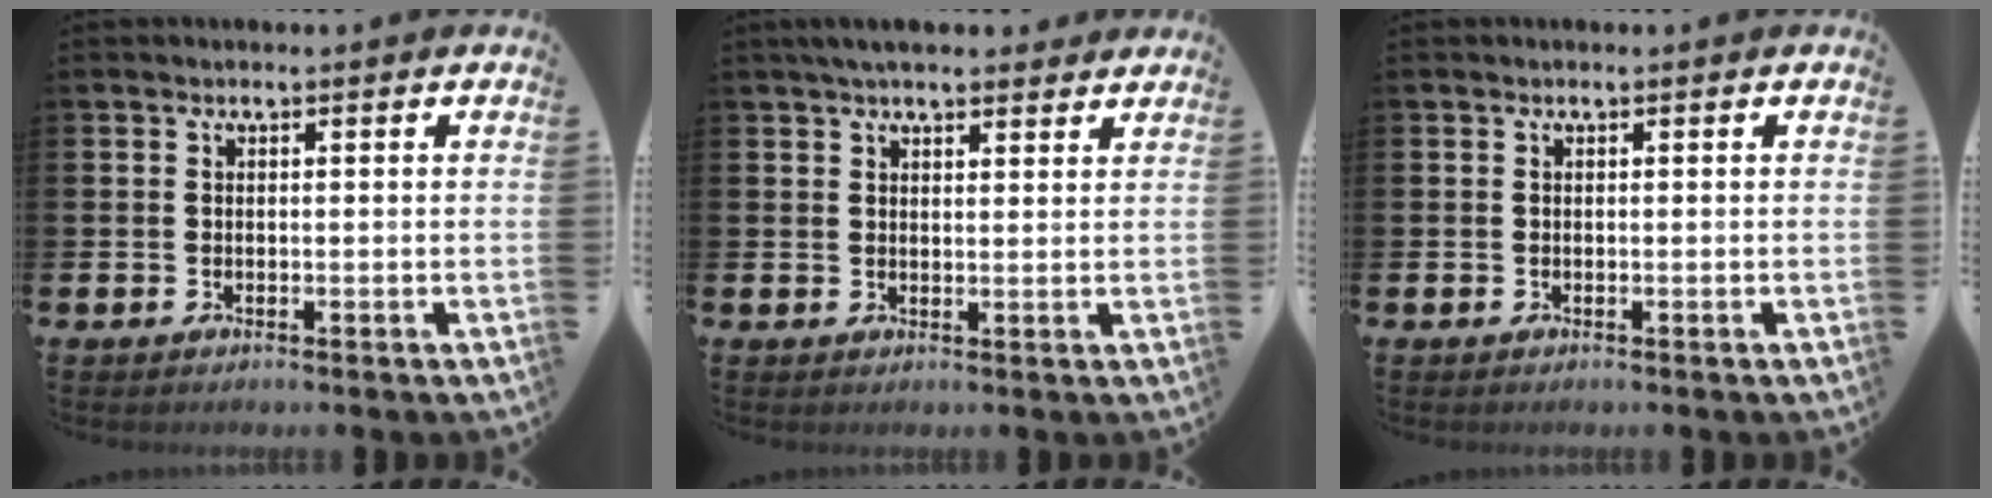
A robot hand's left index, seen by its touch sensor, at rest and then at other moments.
{"total": 3.8, "force": [3.5, 0.9, 1.1], "torque": [-0.023, -0.010, 0.062]}
{"total": 0.0}